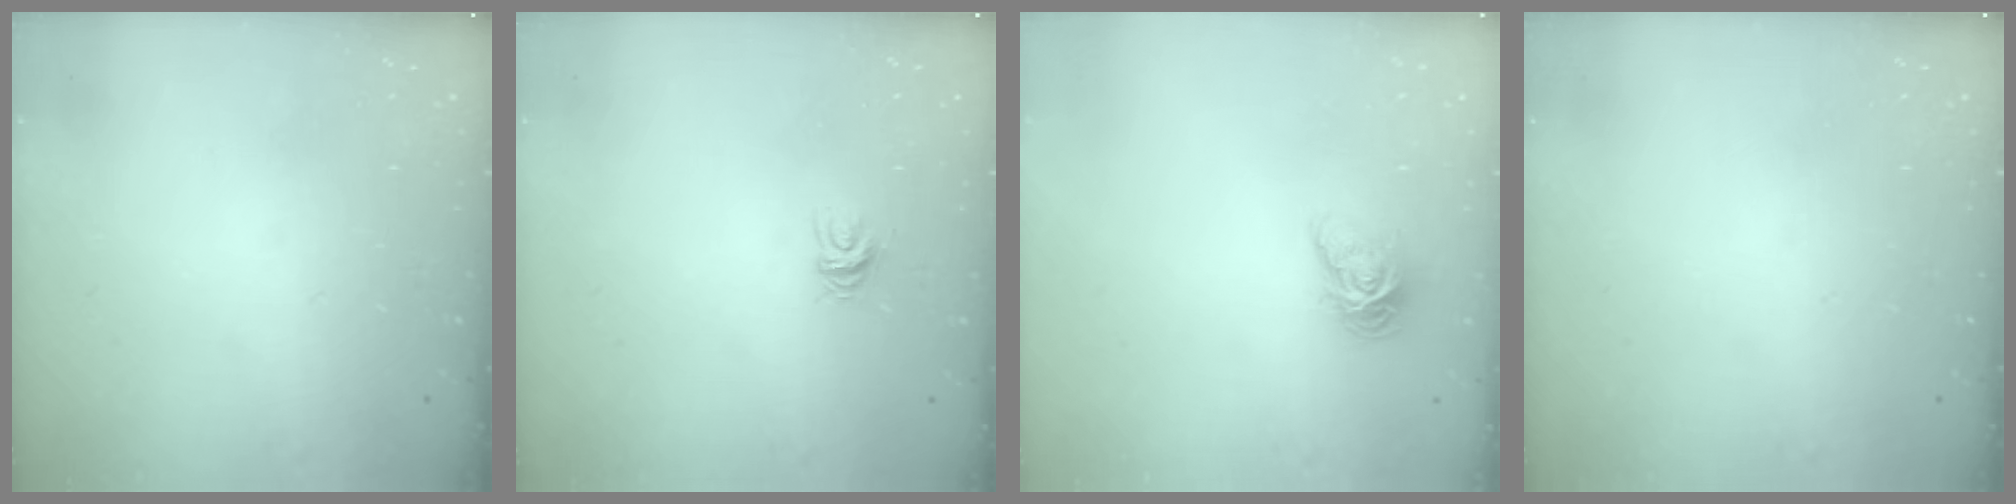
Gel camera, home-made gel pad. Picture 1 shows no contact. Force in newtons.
{"total": 4.7, "press": 4.7, "slide": 0.4}
{"total": 7.1, "press": 7.1, "slide": 0.2}
{"total": 0.0}